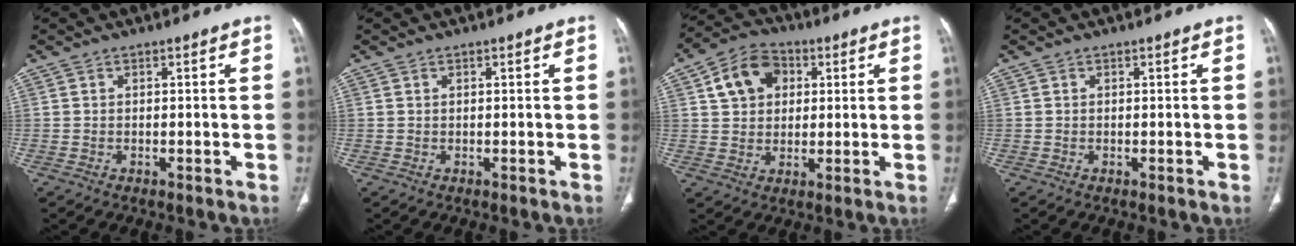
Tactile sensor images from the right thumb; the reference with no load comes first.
{"total": 0.0}
{"total": 10.1, "force": [3.1, 7.7, 5.8], "torque": [-0.077, 0.005, 0.046]}
{"total": 0.0}